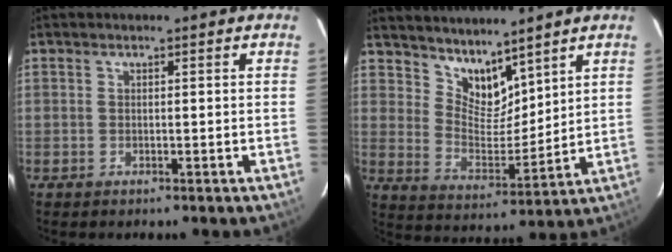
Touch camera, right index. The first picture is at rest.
{"total": 2.6, "force": [2.3, 0.9, 0.8], "torque": [-0.009, 0.003, 0.042]}